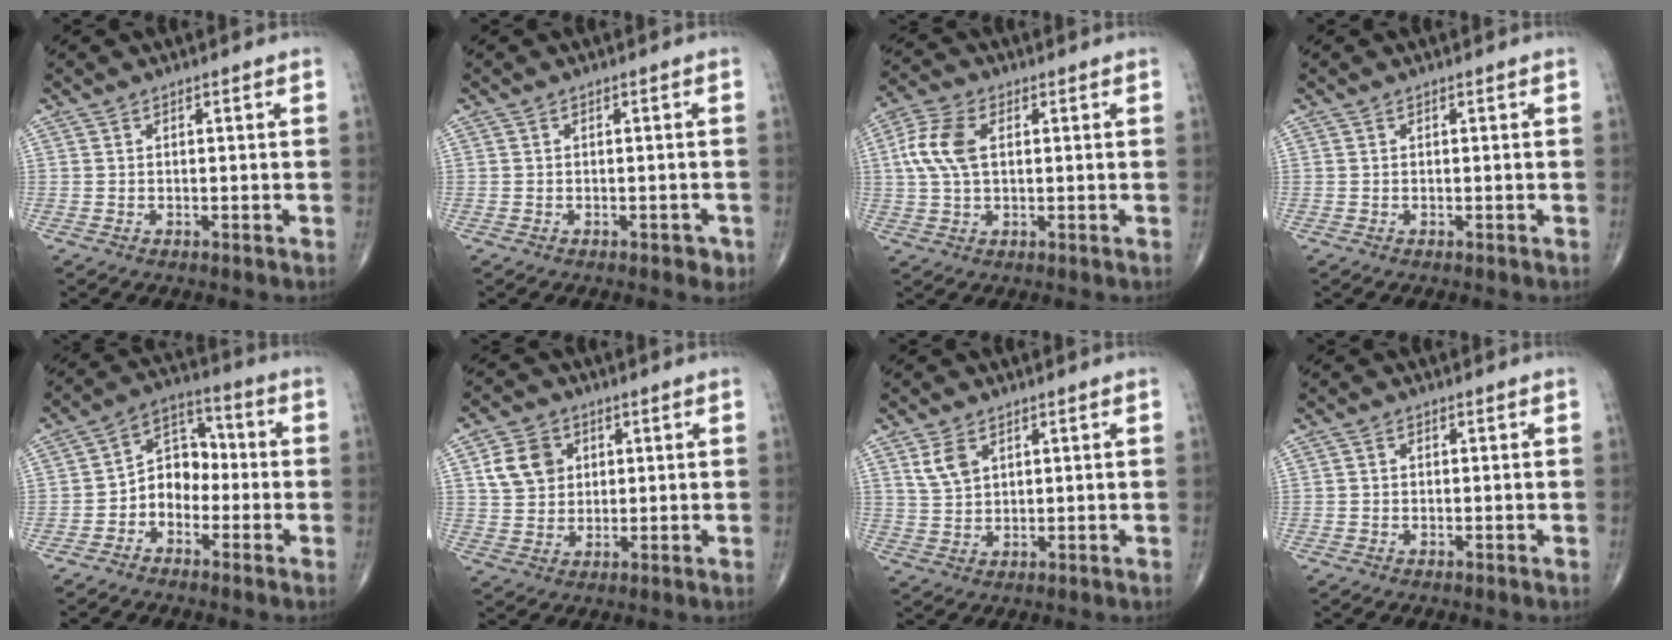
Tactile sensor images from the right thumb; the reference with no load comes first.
{"total": 1.7, "force": [-0.9, 1.0, 0.9], "torque": [-0.005, 0.003, -0.009]}
{"total": 8.4, "force": [1.6, 4.8, 6.7], "torque": [-0.156, 0.014, 0.029]}
{"total": 0.0}
{"total": 8.2, "force": [-2.2, 6.4, 4.7], "torque": [-0.045, 0.043, -0.056]}
{"total": 7.9, "force": [2.4, 6.5, 3.8], "torque": [-0.045, -0.004, 0.045]}
{"total": 4.5, "force": [2.3, 2.8, 2.7], "torque": [-0.046, -0.009, 0.051]}
{"total": 0.7, "force": [0.0, 0.7, 0.3], "torque": [-0.001, 0.001, -0.002]}